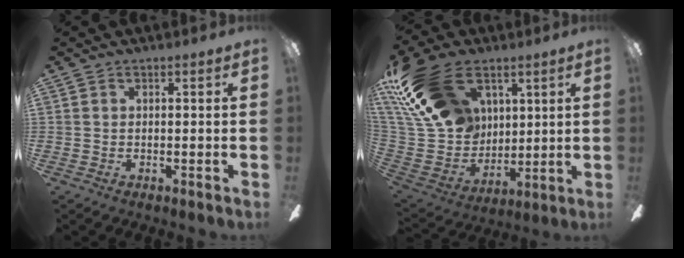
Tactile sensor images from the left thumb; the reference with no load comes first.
{"total": 25.8, "force": [13.0, 16.3, 15.1], "torque": [-0.334, -0.053, 0.238]}